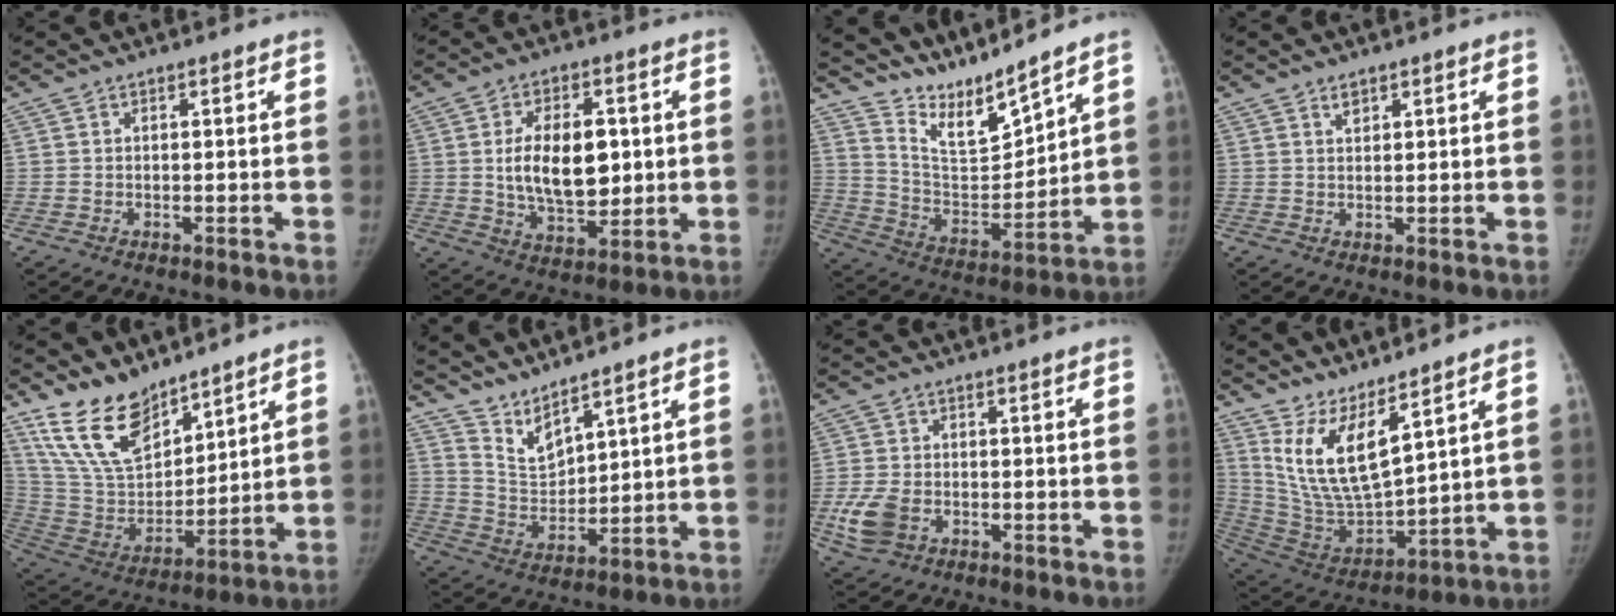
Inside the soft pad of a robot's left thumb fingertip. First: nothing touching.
{"total": 13.5, "force": [1.2, 7.7, 11.0], "torque": [-0.154, -0.010, 0.029]}
{"total": 11.4, "force": [10.8, 1.0, 3.7], "torque": [-0.048, -0.083, 0.218]}
{"total": 1.4, "force": [1.1, 0.7, 0.7], "torque": [-0.004, -0.008, 0.019]}
{"total": 15.9, "force": [12.1, 7.2, 7.3], "torque": [-0.102, -0.066, 0.246]}
{"total": 6.8, "force": [6.2, 1.1, 2.5], "torque": [-0.044, -0.053, 0.138]}
{"total": 6.5, "force": [-2.2, 4.6, 4.0], "torque": [-0.086, 0.004, -0.039]}
{"total": 12.8, "force": [8.2, 3.3, 9.2], "torque": [-0.164, -0.070, 0.186]}